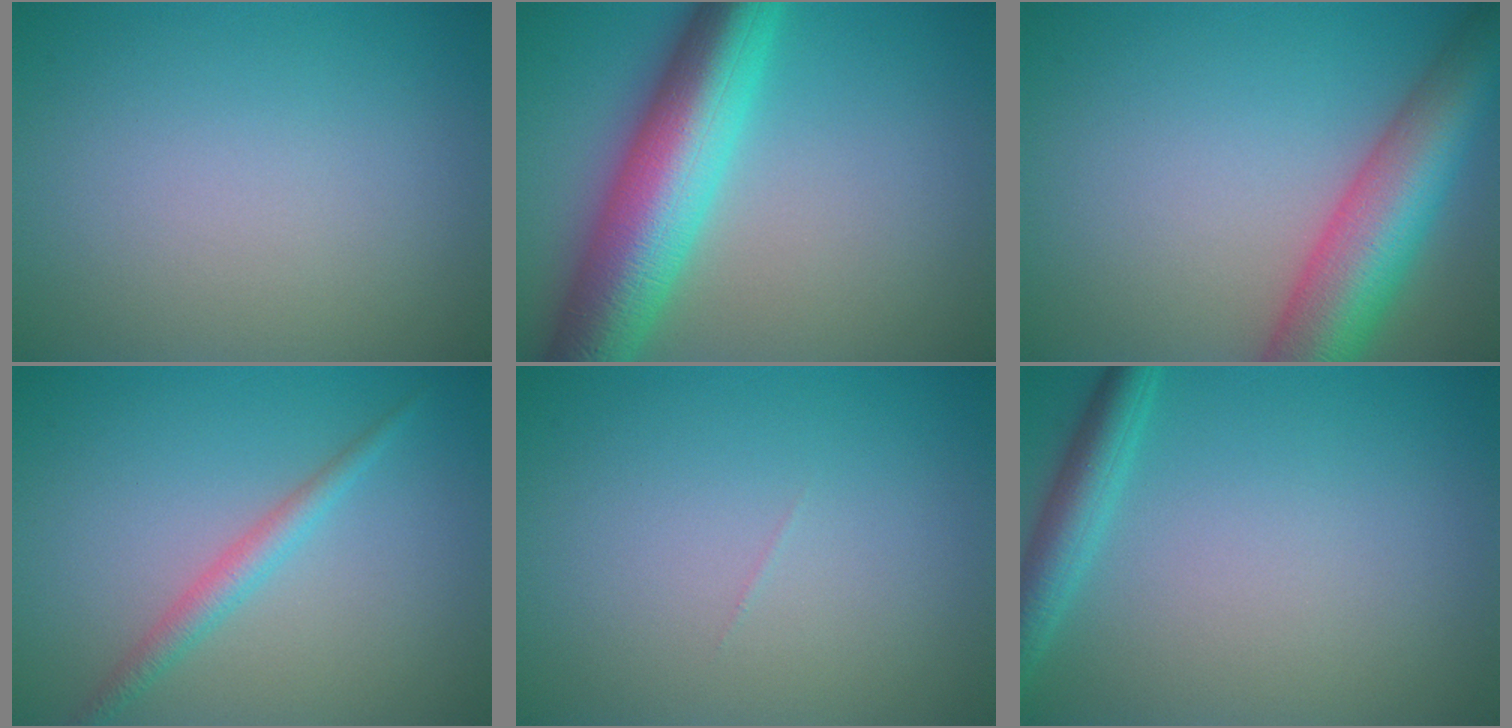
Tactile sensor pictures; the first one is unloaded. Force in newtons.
{"total": 10.5, "press": 10.5, "slide": 0.1}
{"total": 9.2, "press": 9.2, "slide": 0.5}
{"total": 2.0, "press": 2.0, "slide": 0.1}
{"total": 0.0}
{"total": 3.0, "press": 3.0, "slide": 0.2}